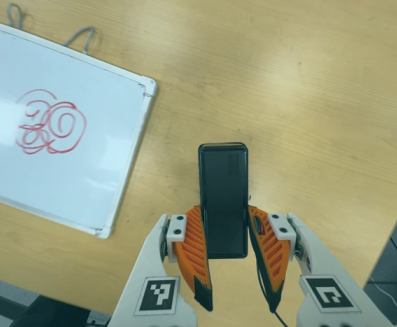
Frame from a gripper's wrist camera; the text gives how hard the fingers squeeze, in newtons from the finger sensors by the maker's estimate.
{"total": 5.0, "left": 3.6, "right": 6.4}